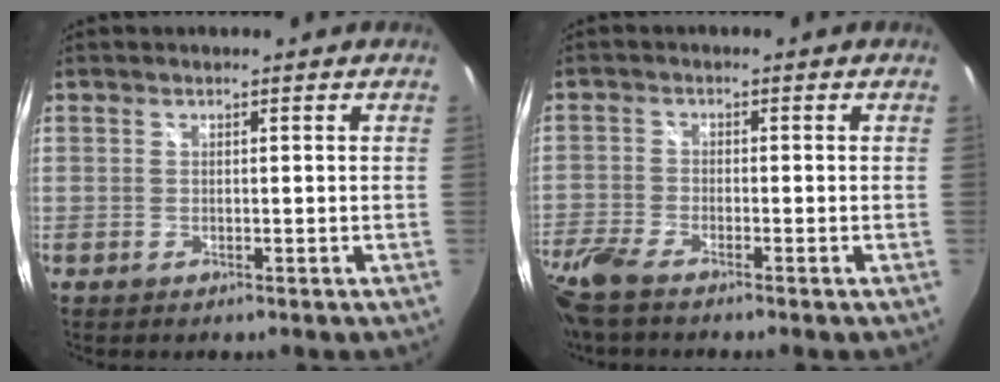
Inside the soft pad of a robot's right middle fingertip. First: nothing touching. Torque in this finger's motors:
{"motor_torque": [1.07, -1.07, 0.40, 0.21]}